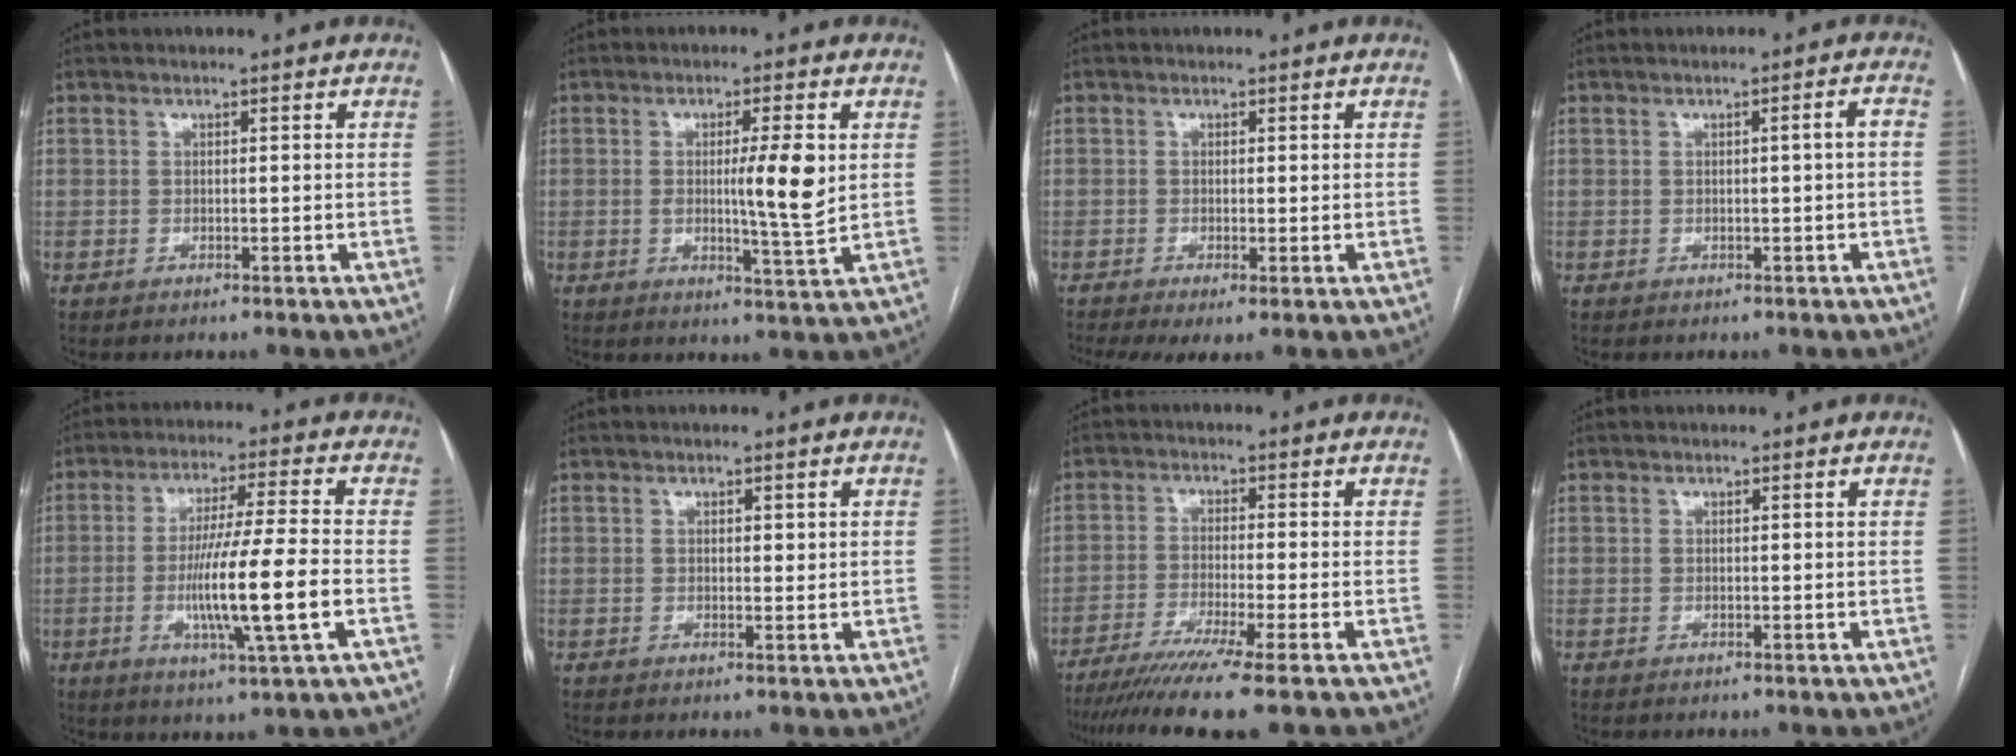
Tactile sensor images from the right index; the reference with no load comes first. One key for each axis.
{"total": 7.2, "fx": 1.0, "fy": 0.2, "fz": 7.1, "tx": -0.112, "ty": -0.006, "tz": 0.018}
{"total": 4.5, "fx": -2.3, "fy": 1.2, "fz": 3.7, "tx": -0.061, "ty": -0.014, "tz": -0.041}
{"total": 1.7, "fx": -0.2, "fy": -0.2, "fz": 1.7, "tx": -0.022, "ty": 0.002, "tz": -0.001}
{"total": 12.4, "fx": -2.8, "fy": -0.7, "fz": 12.0, "tx": -0.221, "ty": -0.013, "tz": -0.052}
{"total": 1.3, "fx": 0.5, "fy": 0.6, "fz": 1.0, "tx": -0.013, "ty": -0.001, "tz": 0.007}
{"total": 11.8, "fx": -9.0, "fy": -1.8, "fz": 7.5, "tx": -0.103, "ty": -0.031, "tz": -0.139}
{"total": 0.0}